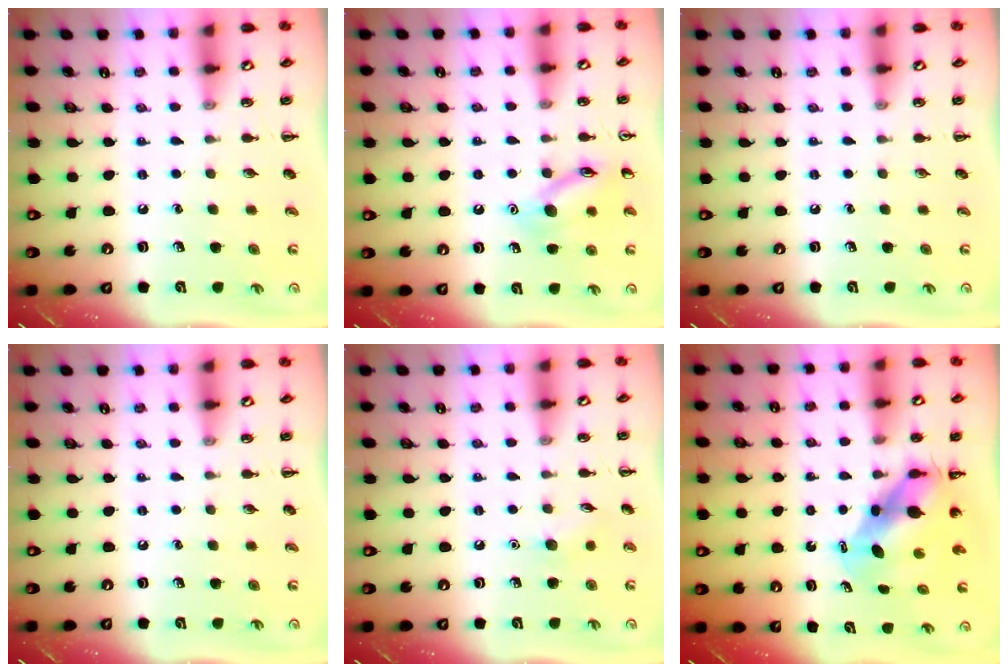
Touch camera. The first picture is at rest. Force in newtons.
{"total": 12.6, "press": 12.6, "slide": 0.7}
{"total": 0.0}
{"total": 0.0}
{"total": 6.5, "press": 6.2, "slide": 1.8}
{"total": 6.4, "press": 6.2, "slide": 1.6}